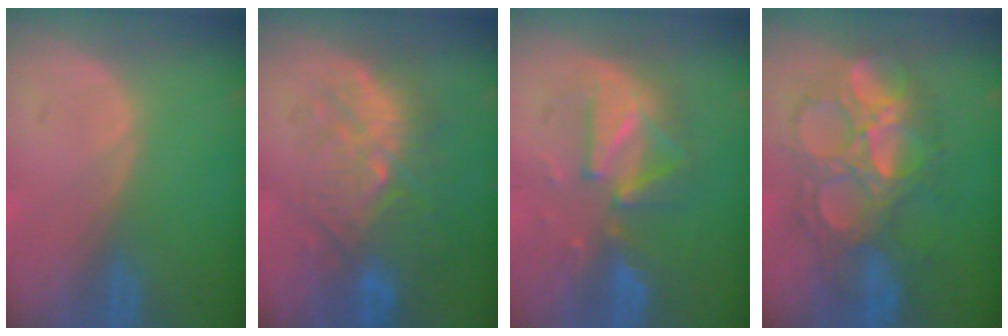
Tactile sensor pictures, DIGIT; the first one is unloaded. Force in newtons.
{"total": 10.6, "press": 9.6, "slide": 4.5}
{"total": 8.2, "press": 8.2, "slide": 0.4}
{"total": 10.6, "press": 10.5, "slide": 0.7}